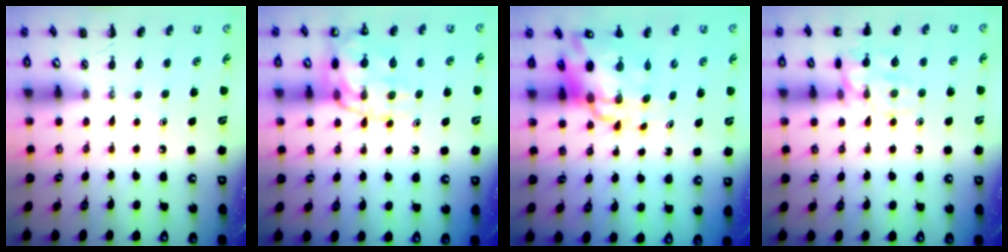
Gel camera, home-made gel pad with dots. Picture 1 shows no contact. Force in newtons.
{"total": 16.3, "press": 16.0, "slide": 2.8}
{"total": 11.1, "press": 10.6, "slide": 3.2}
{"total": 11.4, "press": 11.4, "slide": 0.8}